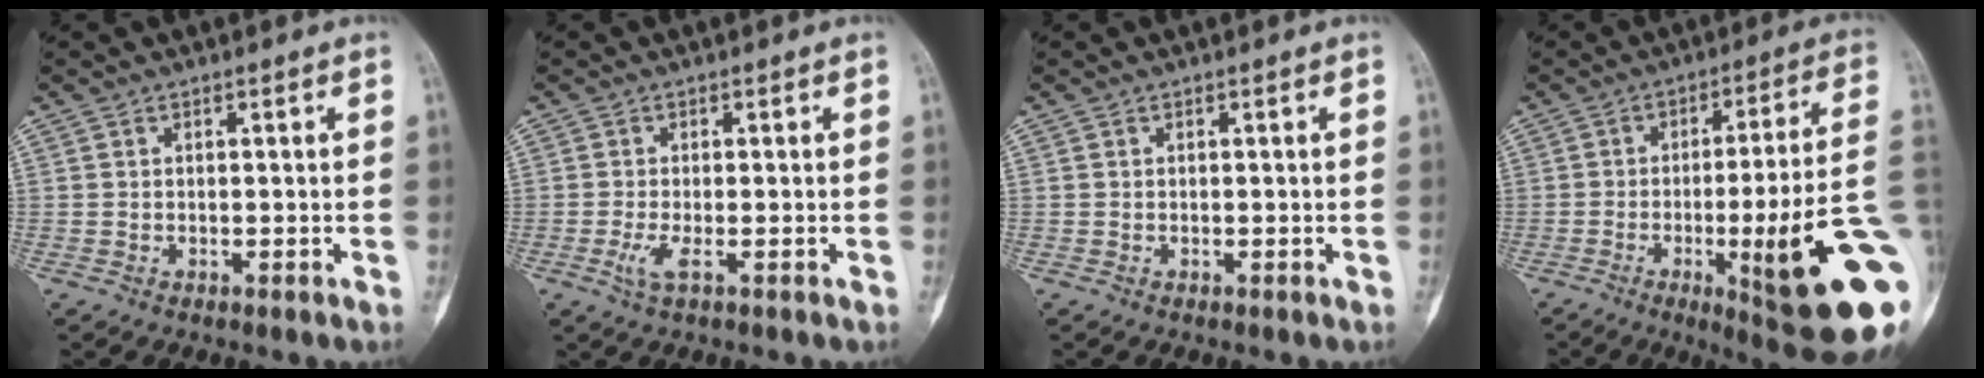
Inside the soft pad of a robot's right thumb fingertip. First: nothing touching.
{"total": 2.6, "force": [-0.9, 0.6, 2.4], "torque": [-0.064, -0.008, -0.021]}
{"total": 0.0}
{"total": 23.3, "force": [-5.5, 3.2, 22.5], "torque": [-0.268, 0.002, -0.070]}